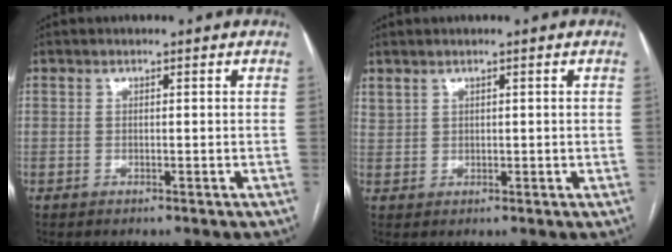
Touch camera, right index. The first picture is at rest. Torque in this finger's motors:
{"motor_torque": [-0.16, 0.22, 0.00, 0.00]}